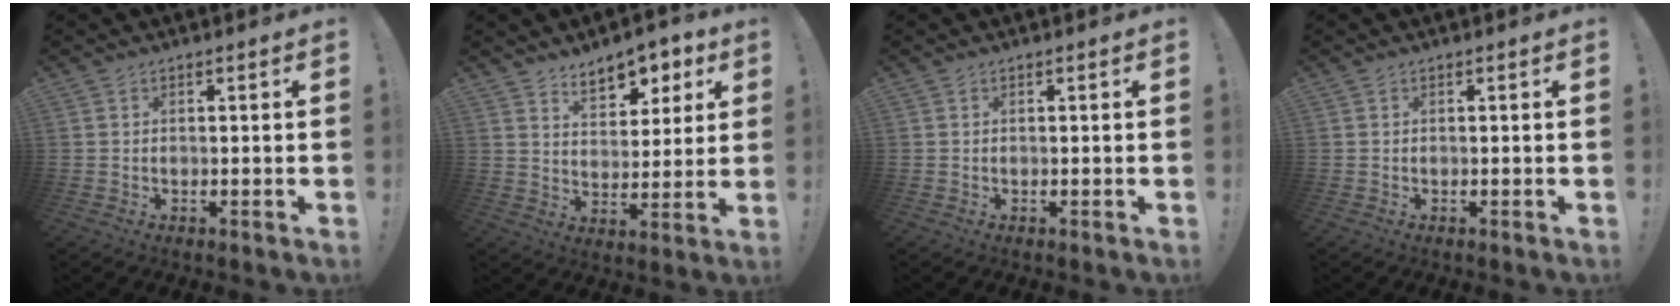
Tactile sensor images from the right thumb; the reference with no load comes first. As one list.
[{"total": 9.3, "force": [6.6, 5.2, 3.9], "torque": [-0.049, -0.044, 0.122]}, {"total": 0.0}, {"total": 0.0}]